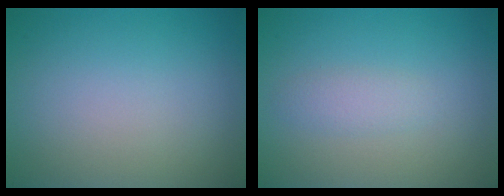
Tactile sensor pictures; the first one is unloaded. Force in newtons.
{"total": 1.4, "press": 1.4, "slide": 0.1}